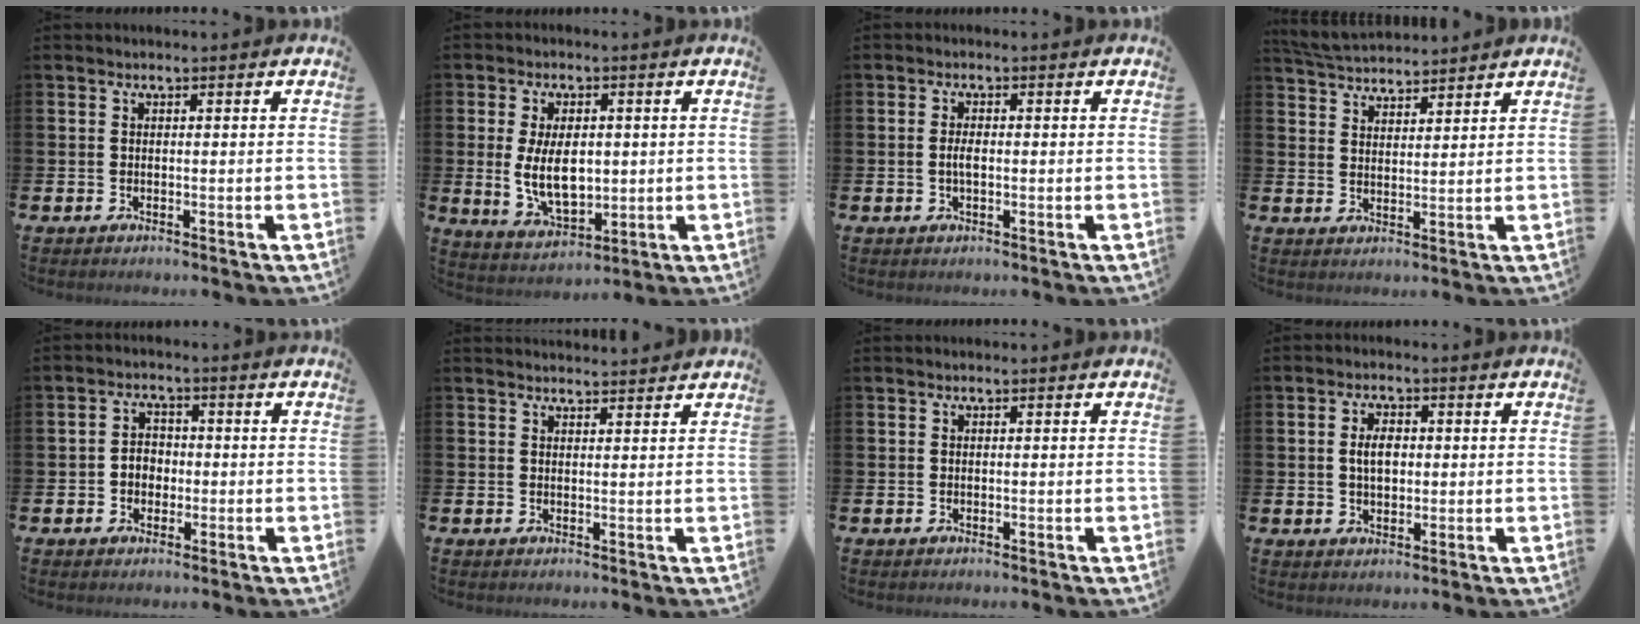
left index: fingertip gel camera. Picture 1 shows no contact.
{"total": 7.3, "force": [0.4, 4.2, 6.0], "torque": [-0.102, -0.003, 0.001]}
{"total": 1.8, "force": [-0.1, 0.7, 1.7], "torque": [-0.028, 0.000, -0.004]}
{"total": 4.8, "force": [4.7, 0.4, 0.4], "torque": [-0.029, -0.019, 0.089]}
{"total": 2.8, "force": [-0.7, 2.4, 1.2], "torque": [-0.017, 0.004, -0.019]}
{"total": 2.0, "force": [2.0, 0.1, -0.1], "torque": [0.012, -0.015, 0.033]}
{"total": 0.0}
{"total": 3.5, "force": [0.5, 2.1, 2.7], "torque": [-0.023, -0.003, 0.001]}